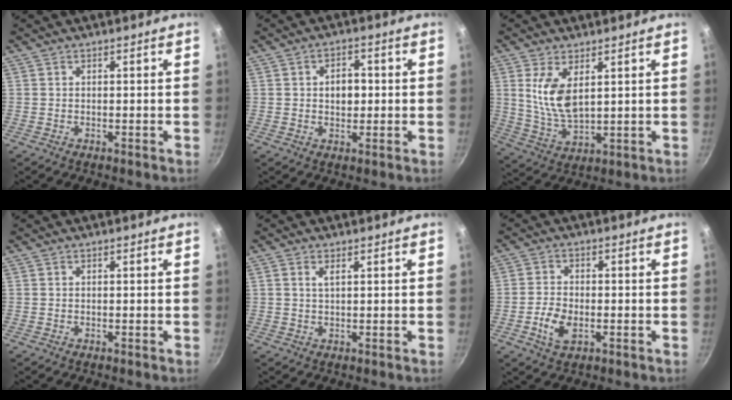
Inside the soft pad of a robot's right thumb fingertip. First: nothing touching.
{"total": 4.9, "force": [0.4, 3.4, 3.6], "torque": [-0.033, 0.006, 0.003]}
{"total": 9.2, "force": [3.0, 4.4, 7.5], "torque": [-0.142, -0.029, 0.070]}
{"total": 0.0}
{"total": 1.9, "force": [0.8, 0.8, 1.5], "torque": [-0.029, 0.000, 0.016]}
{"total": 5.8, "force": [-1.8, 3.3, 4.4], "torque": [-0.088, 0.010, -0.034]}